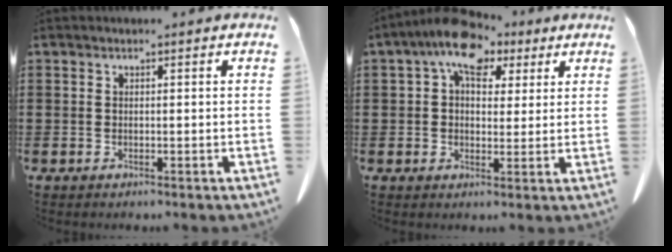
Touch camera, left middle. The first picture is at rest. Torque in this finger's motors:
{"motor_torque": [-0.98, -1.16, 0.82, 0.21]}